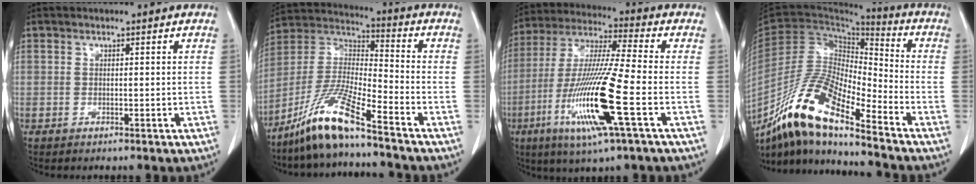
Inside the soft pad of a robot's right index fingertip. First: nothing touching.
{"total": 12.2, "force": [-9.0, 0.2, 8.2], "torque": [-0.179, -0.014, -0.175]}
{"total": 17.1, "force": [-5.7, 0.0, 16.1], "torque": [-0.333, -0.021, -0.112]}
{"total": 16.5, "force": [-12.0, 2.9, 10.9], "torque": [-0.211, -0.006, -0.220]}